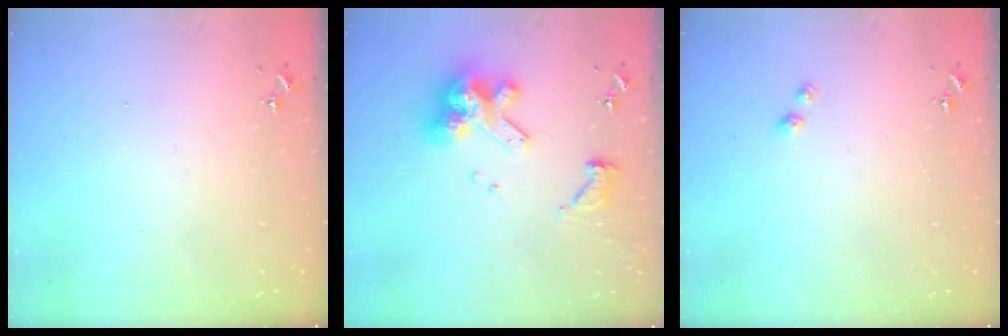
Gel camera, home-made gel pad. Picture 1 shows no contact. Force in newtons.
{"total": 15.9, "press": 15.8, "slide": 1.4}
{"total": 2.3, "press": 2.3, "slide": 0.3}